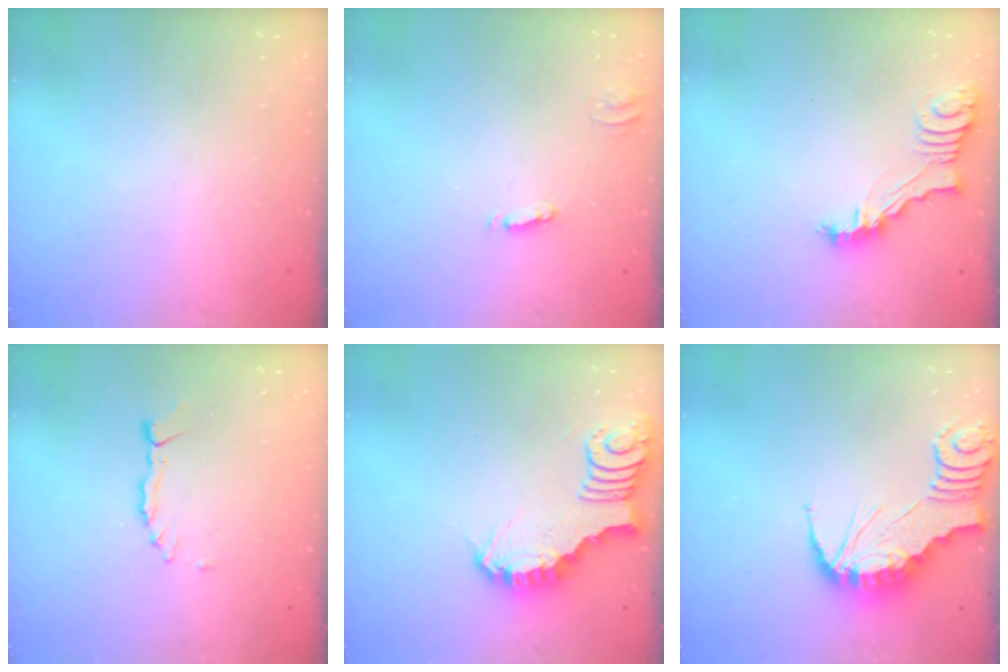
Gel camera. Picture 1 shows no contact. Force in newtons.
{"total": 2.5, "press": 2.5, "slide": 0.2}
{"total": 5.5, "press": 5.5, "slide": 0.6}
{"total": 0.8, "press": 0.8, "slide": 0.1}
{"total": 3.7, "press": 3.7, "slide": 0.1}
{"total": 2.2, "press": 2.2, "slide": 0.2}